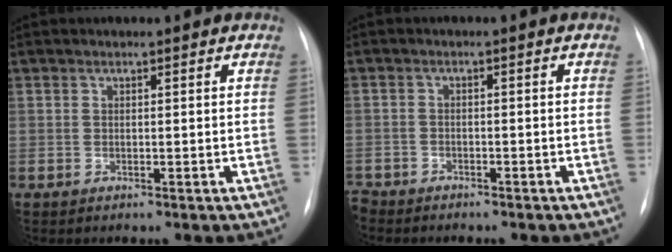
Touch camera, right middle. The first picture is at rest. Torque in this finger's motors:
{"motor_torque": [0.27, -0.51, -0.21, -0.21]}